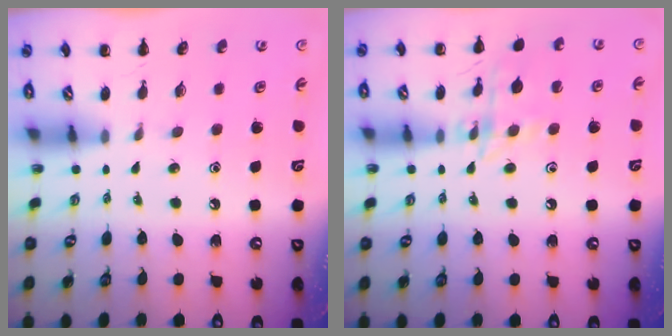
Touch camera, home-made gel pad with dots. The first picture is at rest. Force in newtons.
{"total": 13.7, "press": 13.7, "slide": 1.3}